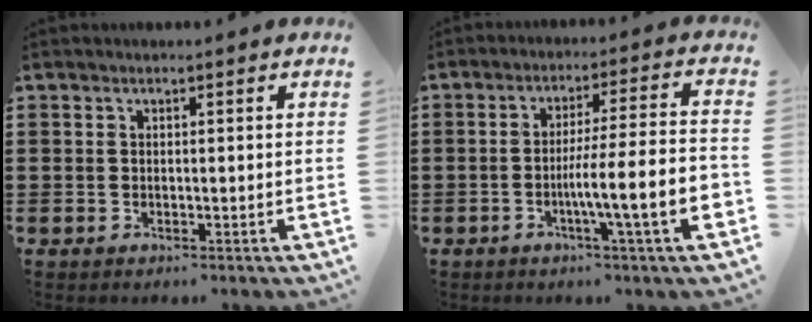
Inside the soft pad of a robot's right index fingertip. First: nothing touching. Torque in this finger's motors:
{"motor_torque": [1.83, -0.30, 0.71, 0.21]}